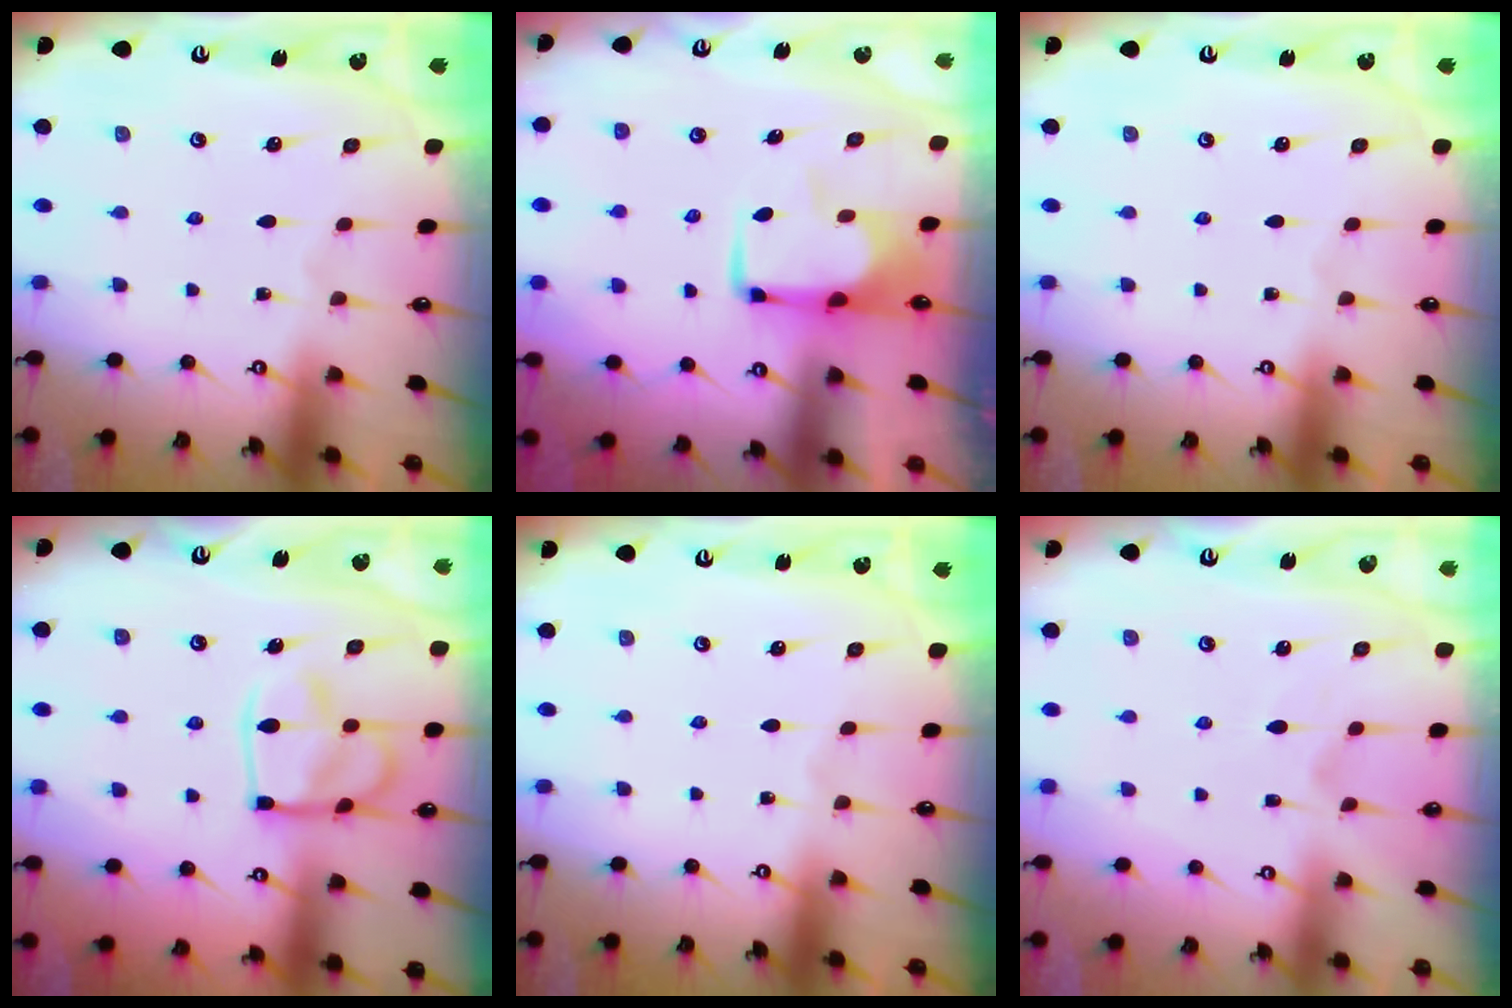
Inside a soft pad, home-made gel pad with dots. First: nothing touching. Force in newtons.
{"total": 1.2, "press": 1.0, "slide": 0.6}
{"total": 0.0}
{"total": 16.1, "press": 16.0, "slide": 1.7}
{"total": 0.0}
{"total": 2.7, "press": 2.5, "slide": 1.2}